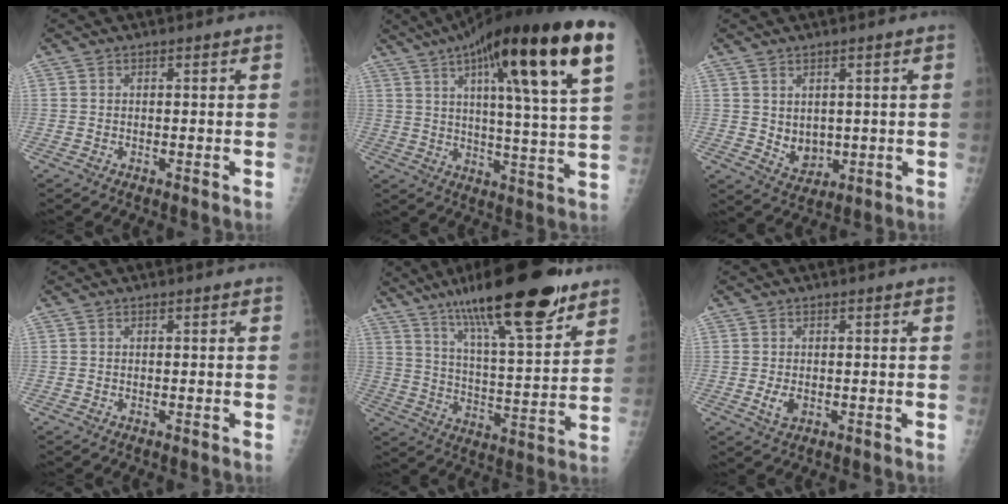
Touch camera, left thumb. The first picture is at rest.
{"total": 27.8, "force": [12.4, 5.3, 24.3], "torque": [-0.367, -0.008, 0.185]}
{"total": 4.7, "force": [0.7, 3.8, 2.8], "torque": [-0.028, -0.015, 0.029]}
{"total": 0.0}
{"total": 23.9, "force": [15.7, 5.6, 17.1], "torque": [-0.260, -0.055, 0.254]}
{"total": 2.7, "force": [-0.3, 1.7, 2.0], "torque": [-0.037, -0.005, -0.002]}